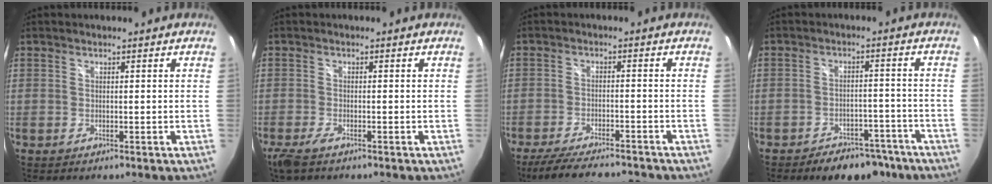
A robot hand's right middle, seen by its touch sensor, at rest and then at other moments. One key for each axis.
{"total": 3.6, "fx": -2.5, "fy": 1.0, "fz": 2.3, "tx": -0.057, "ty": -0.012, "tz": -0.049}
{"total": 12.0, "fx": -10.3, "fy": 2.7, "fz": 5.5, "tx": -0.122, "ty": -0.024, "tz": -0.163}
{"total": 11.2, "fx": -8.6, "fy": 5.6, "fz": 4.2, "tx": -0.082, "ty": 0.011, "tz": -0.103}